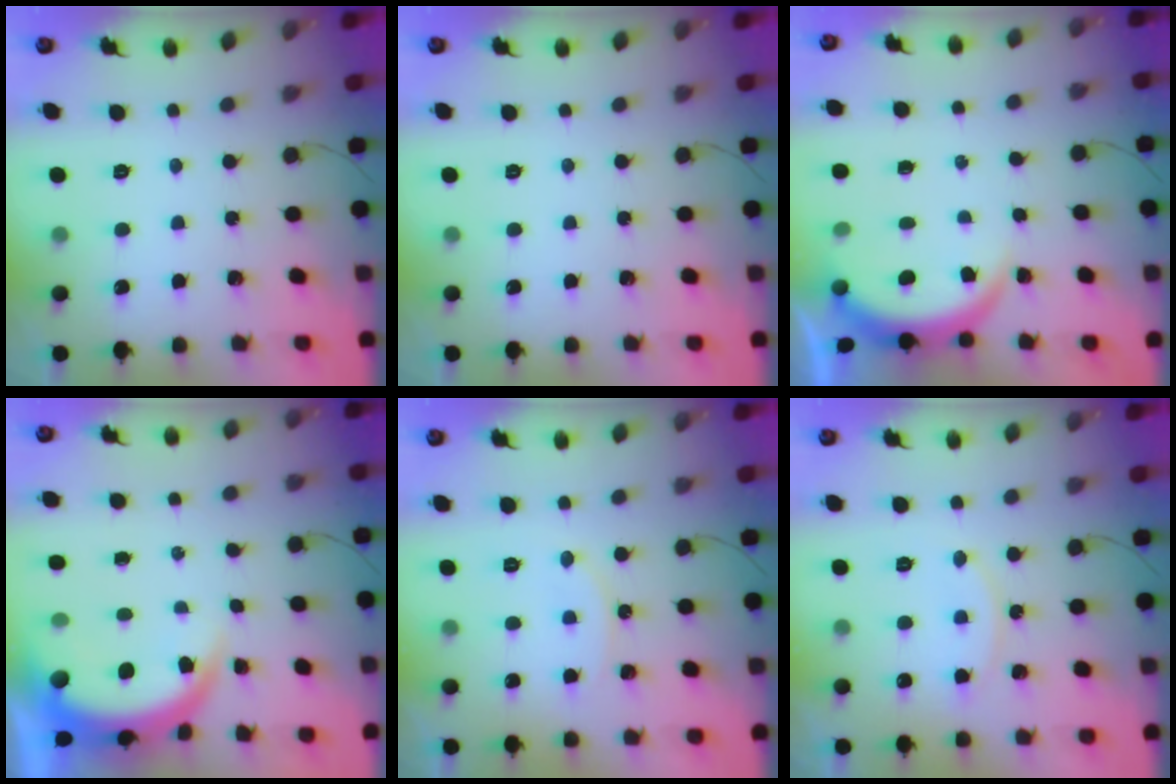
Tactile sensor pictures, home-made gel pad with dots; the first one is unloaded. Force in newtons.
{"total": 0.0}
{"total": 3.7, "press": 3.7, "slide": 0.2}
{"total": 5.7, "press": 5.7, "slide": 0.8}
{"total": 6.5, "press": 6.5, "slide": 0.3}
{"total": 7.8, "press": 7.8, "slide": 0.6}